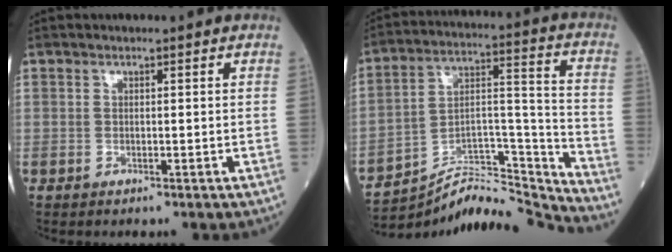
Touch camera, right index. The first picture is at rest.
{"total": 16.8, "force": [-16.7, 0.0, 1.8], "torque": [-0.024, 0.061, -0.275]}